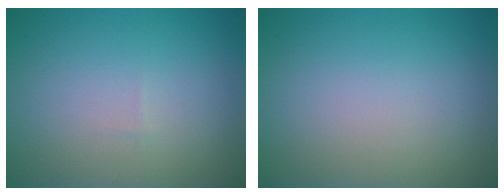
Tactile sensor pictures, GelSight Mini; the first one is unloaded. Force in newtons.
{"total": 0.0}